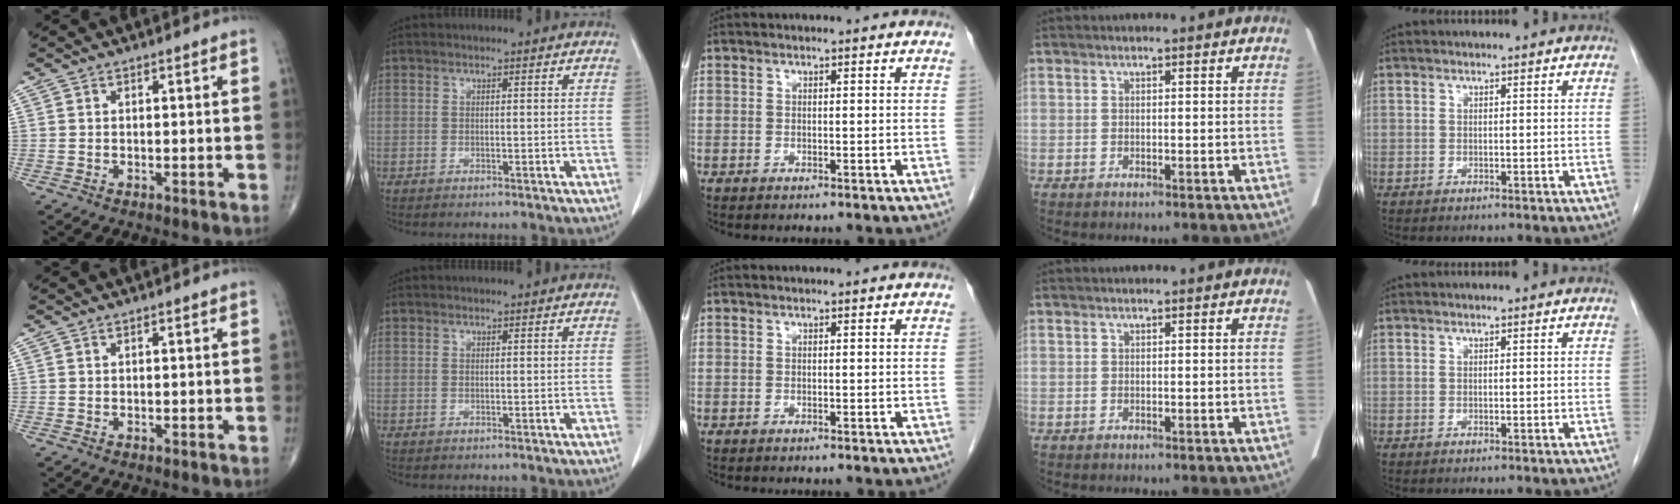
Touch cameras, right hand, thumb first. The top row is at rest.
{}